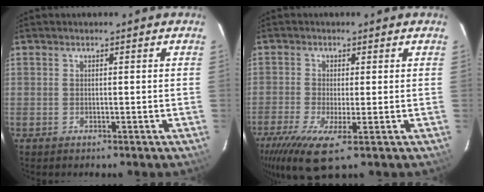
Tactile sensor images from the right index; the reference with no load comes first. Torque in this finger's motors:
{"motor_torque": [1.20, -0.95, 0.36, 0.08]}